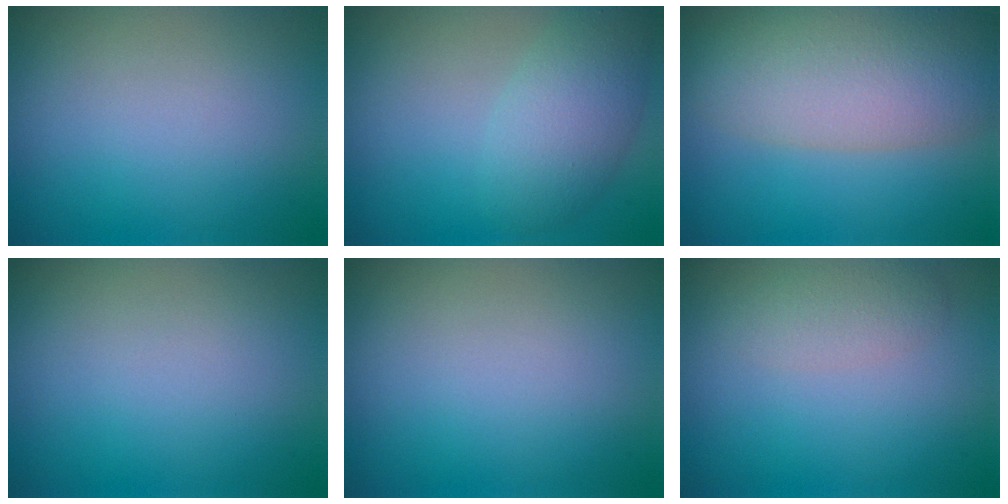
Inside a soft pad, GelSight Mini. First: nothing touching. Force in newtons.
{"total": 3.9, "press": 3.9, "slide": 0.2}
{"total": 8.2, "press": 8.2, "slide": 0.3}
{"total": 0.0}
{"total": 0.0}
{"total": 1.7, "press": 1.7, "slide": 0.1}